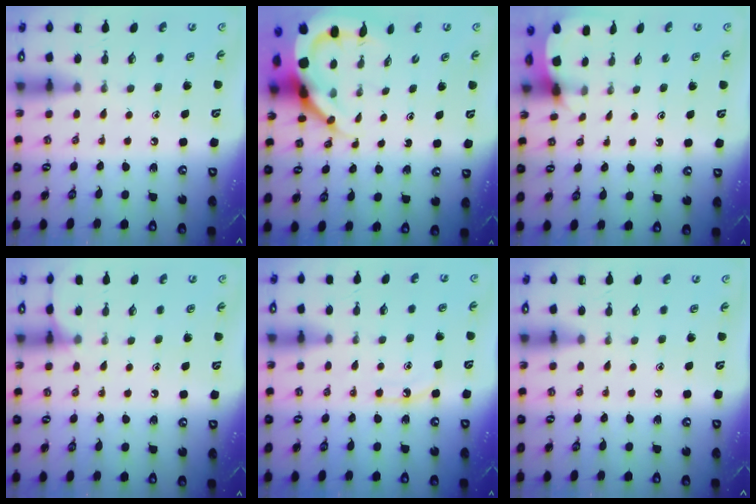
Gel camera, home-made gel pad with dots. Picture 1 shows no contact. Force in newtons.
{"total": 10.9, "press": 10.8, "slide": 1.2}
{"total": 2.5, "press": 2.5, "slide": 0.1}
{"total": 5.1, "press": 5.0, "slide": 0.6}
{"total": 6.1, "press": 6.1, "slide": 0.8}
{"total": 0.0}